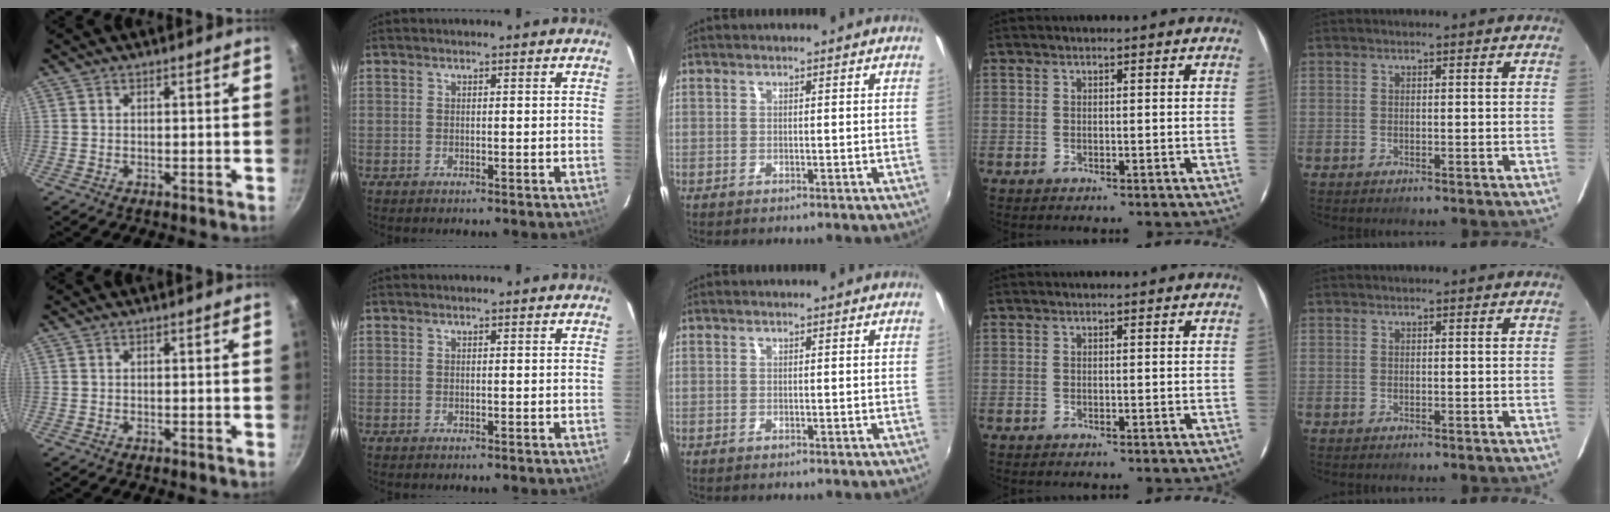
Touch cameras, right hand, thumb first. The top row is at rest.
{}